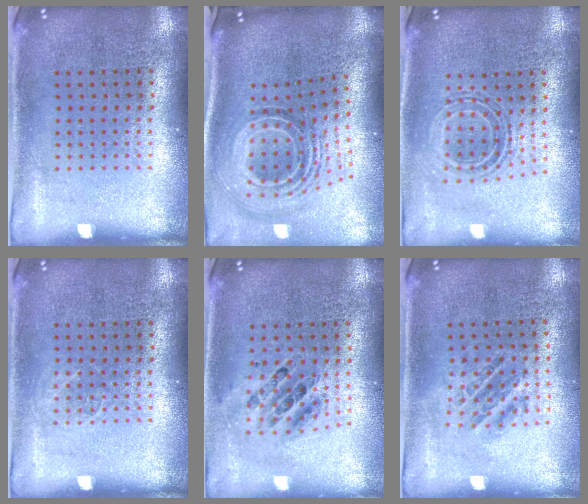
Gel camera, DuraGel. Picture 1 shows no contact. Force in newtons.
{"total": 2.2, "press": 1.6, "slide": 1.6}
{"total": 0.8, "press": 0.8, "slide": 0.4}
{"total": 0.9, "press": 0.8, "slide": 0.2}
{"total": 0.6, "press": 0.6, "slide": 0.1}
{"total": 1.0, "press": 1.0, "slide": 0.2}